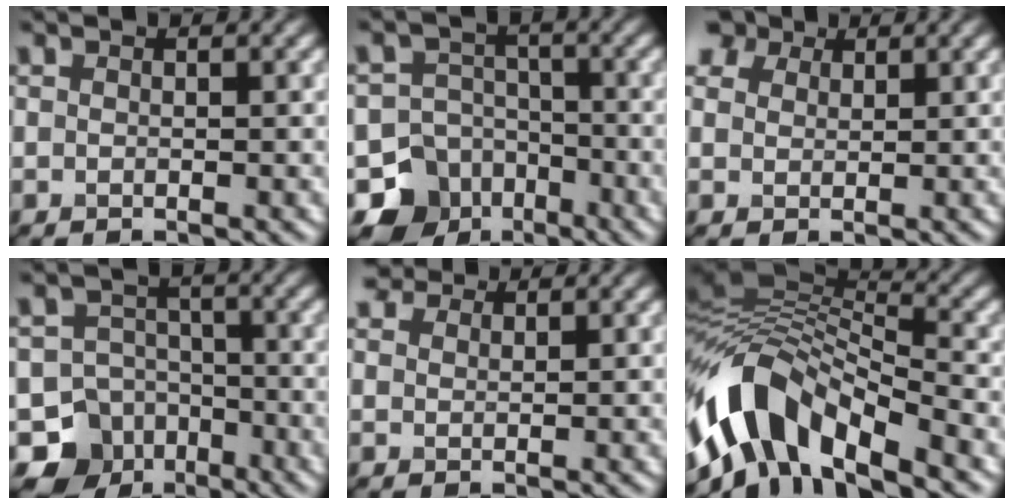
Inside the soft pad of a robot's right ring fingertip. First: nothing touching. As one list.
[{"total": 10.0, "force": [-6.0, 7.8, 1.6], "torque": [-0.021, -0.020, -0.112]}, {"total": 5.2, "force": [3.5, 3.1, 2.2], "torque": [-0.061, 0.009, 0.057]}, {"total": 9.7, "force": [-5.7, 7.7, 1.5], "torque": [-0.014, -0.016, -0.106]}, {"total": 3.6, "force": [2.9, 1.7, 1.2], "torque": [-0.036, 0.001, 0.053]}, {"total": 10.1, "force": [-5.5, 4.7, 7.1], "torque": [-0.116, 0.016, -0.111]}]